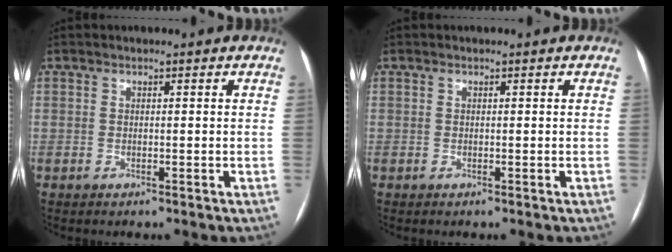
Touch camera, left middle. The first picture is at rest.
{"total": 0.0}